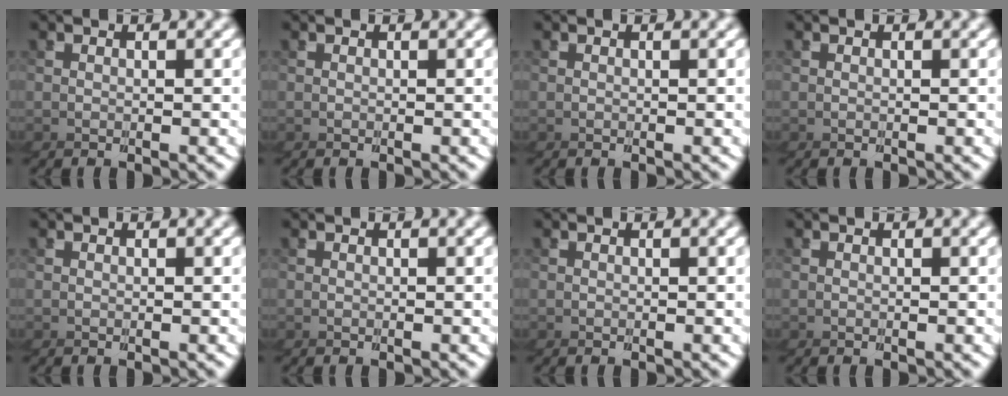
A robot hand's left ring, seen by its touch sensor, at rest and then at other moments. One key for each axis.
{"total": 0.0}
{"total": 0.0}
{"total": 0.0}
{"total": 0.0}
{"total": 0.0}
{"total": 0.0}
{"total": 0.0}